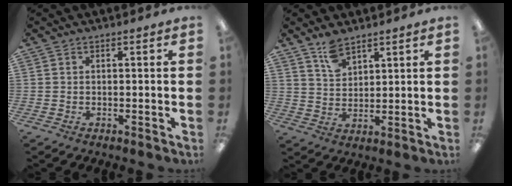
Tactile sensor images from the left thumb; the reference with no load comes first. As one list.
[{"total": 6.2, "force": [4.9, 3.0, 2.5], "torque": [-0.046, -0.023, 0.091]}]